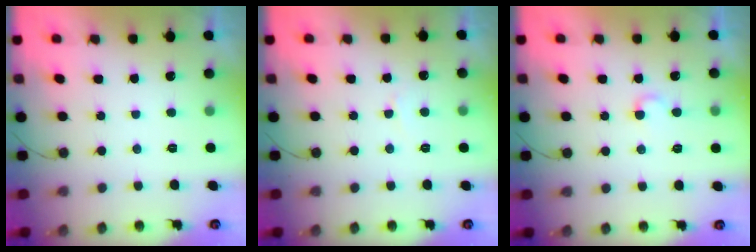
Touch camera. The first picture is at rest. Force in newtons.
{"total": 3.0, "press": 3.0, "slide": 0.3}
{"total": 4.0, "press": 3.9, "slide": 0.4}